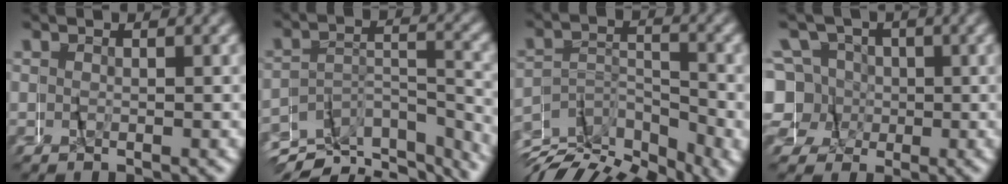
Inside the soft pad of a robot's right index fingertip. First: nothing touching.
{"total": 8.6, "force": [-7.8, 2.5, 2.8], "torque": [-0.026, -0.005, -0.128]}
{"total": 6.3, "force": [-5.3, 2.2, 2.7], "torque": [-0.033, -0.004, -0.096]}
{"total": 9.7, "force": [0.1, 9.0, 3.7], "torque": [-0.091, -0.011, -0.013]}